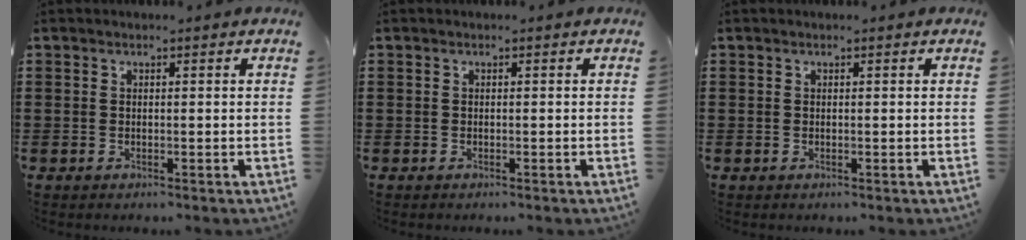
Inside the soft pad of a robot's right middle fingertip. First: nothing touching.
{"total": 0.0}
{"total": 0.0}